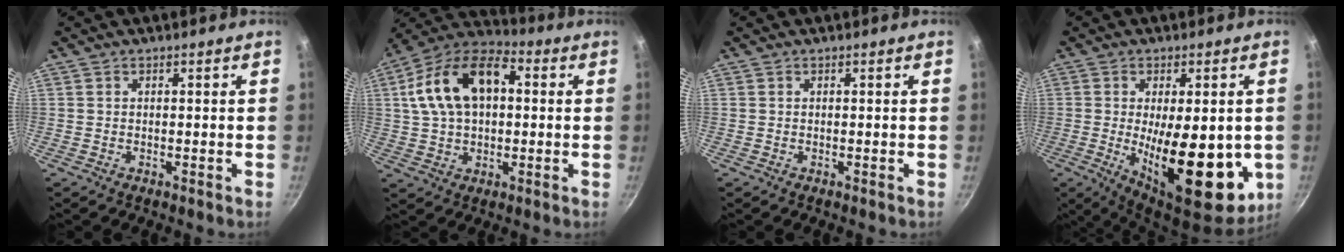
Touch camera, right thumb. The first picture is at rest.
{"total": 17.5, "force": [3.2, 10.8, 13.4], "torque": [-0.221, 0.033, 0.039]}
{"total": 0.0}
{"total": 20.2, "force": [-2.9, 8.4, 18.1], "torque": [-0.242, -0.019, -0.028]}